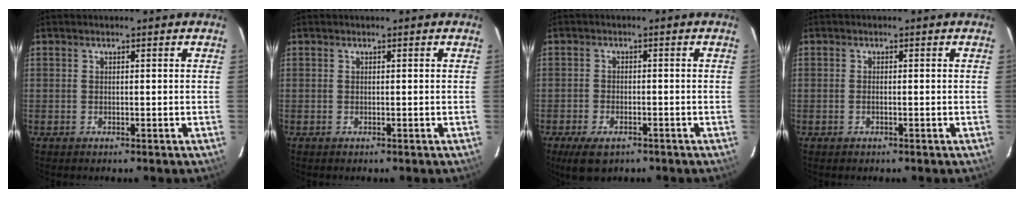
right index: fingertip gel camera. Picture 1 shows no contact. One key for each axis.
{"total": 0.0}
{"total": 6.2, "fx": -4.2, "fy": 3.1, "fz": 3.4, "tx": -0.084, "ty": -0.017, "tz": -0.070}
{"total": 0.7, "fx": -0.2, "fy": 0.3, "fz": 0.6, "tx": -0.014, "ty": 0.000, "tz": -0.005}